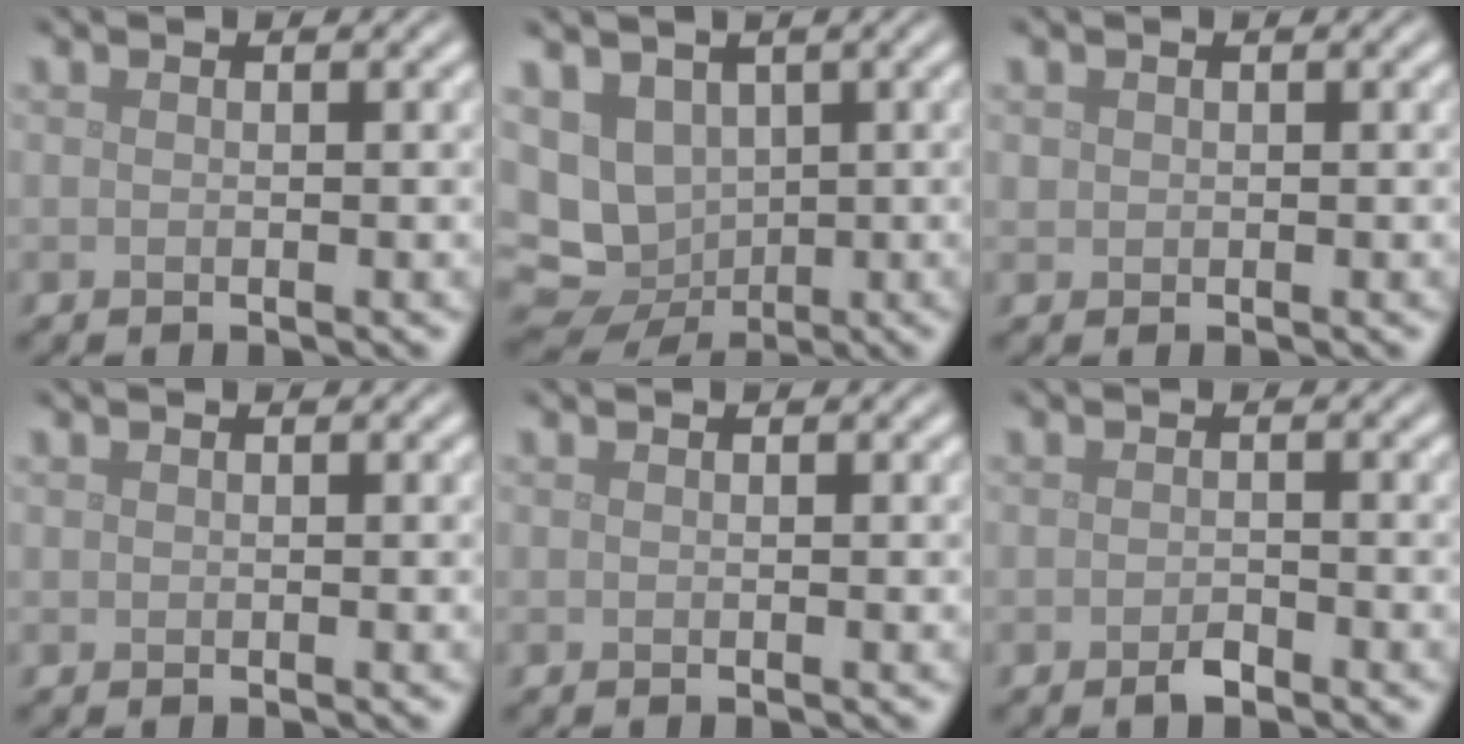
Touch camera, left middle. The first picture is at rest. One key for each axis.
{"total": 7.6, "fx": 0.2, "fy": 6.6, "fz": 3.8, "tx": -0.066, "ty": -0.003, "tz": 0.009}
{"total": 0.6, "fx": 0.2, "fy": 0.5, "fz": 0.0, "tx": 0.004, "ty": -0.001, "tz": 0.005}
{"total": 0.0}
{"total": 0.0}
{"total": 1.2, "fx": -0.8, "fy": 0.5, "fz": 0.7, "tx": -0.013, "ty": 0.000, "tz": -0.015}